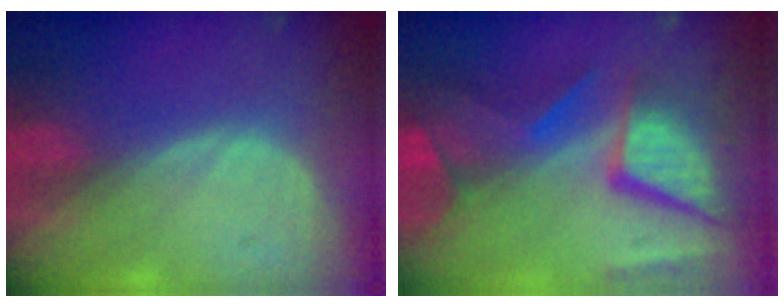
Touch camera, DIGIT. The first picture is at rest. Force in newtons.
{"total": 12.1, "press": 9.9, "slide": 6.9}